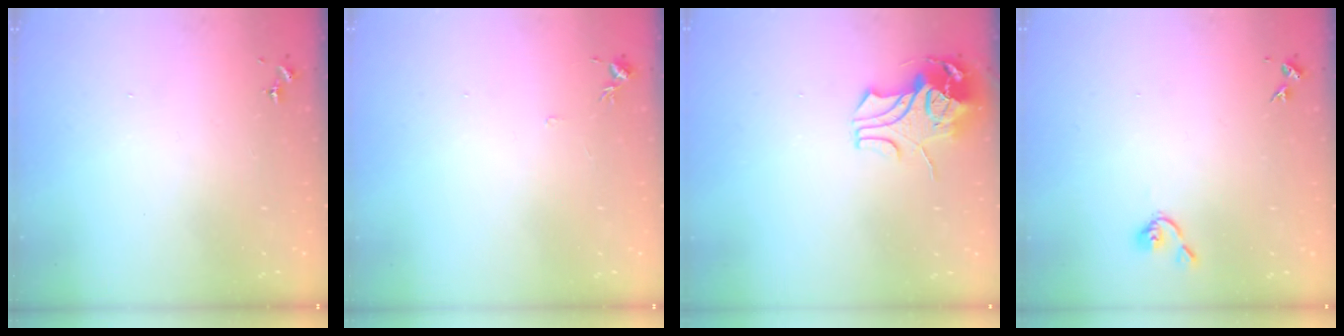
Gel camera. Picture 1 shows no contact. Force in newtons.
{"total": 4.3, "press": 4.2, "slide": 0.6}
{"total": 9.2, "press": 9.1, "slide": 1.2}
{"total": 3.7, "press": 3.6, "slide": 0.6}